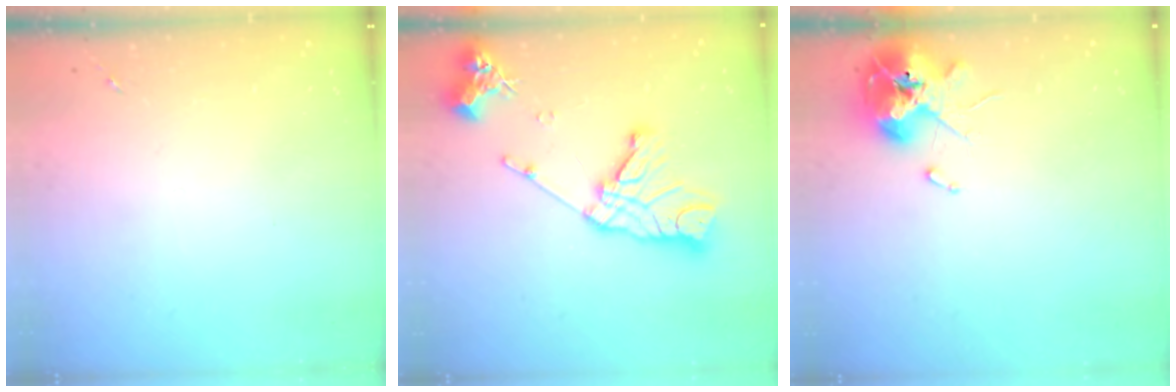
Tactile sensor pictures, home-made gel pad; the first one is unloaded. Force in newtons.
{"total": 17.2, "press": 17.1, "slide": 1.8}
{"total": 13.0, "press": 12.8, "slide": 1.8}